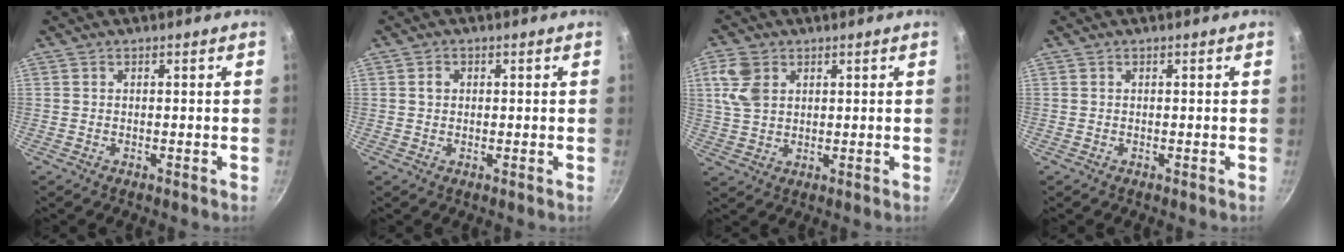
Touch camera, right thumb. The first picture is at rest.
{"total": 1.7, "force": [0.4, 1.4, 0.8], "torque": [-0.007, 0.004, 0.005]}
{"total": 7.3, "force": [2.6, 5.2, 4.4], "torque": [-0.082, 0.001, 0.052]}
{"total": 0.0}